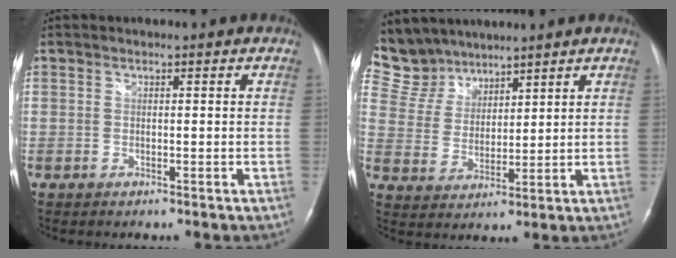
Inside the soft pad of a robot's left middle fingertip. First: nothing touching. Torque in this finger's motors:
{"motor_torque": [0.09, -0.11, -0.11, -0.05]}